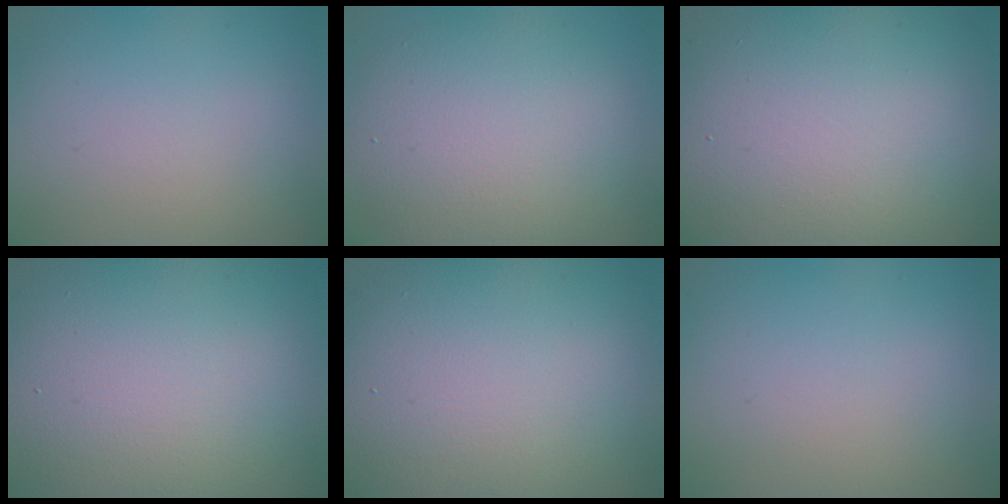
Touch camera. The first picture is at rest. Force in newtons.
{"total": 6.6, "press": 6.6, "slide": 0.1}
{"total": 18.5, "press": 18.4, "slide": 1.2}
{"total": 21.1, "press": 21.1, "slide": 1.1}
{"total": 14.8, "press": 14.8, "slide": 0.9}
{"total": 0.0}